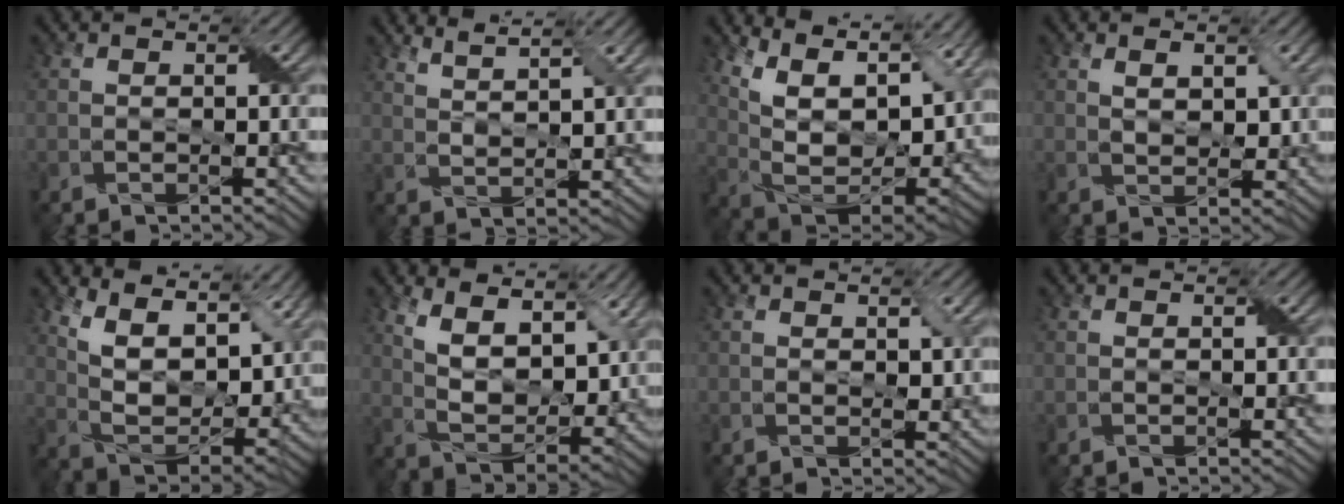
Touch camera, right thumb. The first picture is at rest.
{"total": 5.8, "force": [4.4, 1.0, 3.6], "torque": [-0.060, 0.003, 0.072]}
{"total": 15.7, "force": [9.9, 6.4, 10.4], "torque": [-0.224, 0.026, 0.151]}
{"total": 3.1, "force": [1.3, 1.7, 2.2], "torque": [-0.044, -0.004, 0.026]}
{"total": 12.7, "force": [7.5, 5.6, 8.6], "torque": [-0.178, -0.001, 0.122]}
{"total": 10.9, "force": [5.5, 5.3, 7.8], "torque": [-0.164, -0.004, 0.097]}
{"total": 1.5, "force": [0.7, 0.8, 1.0], "torque": [-0.017, -0.003, 0.017]}
{"total": 0.0}